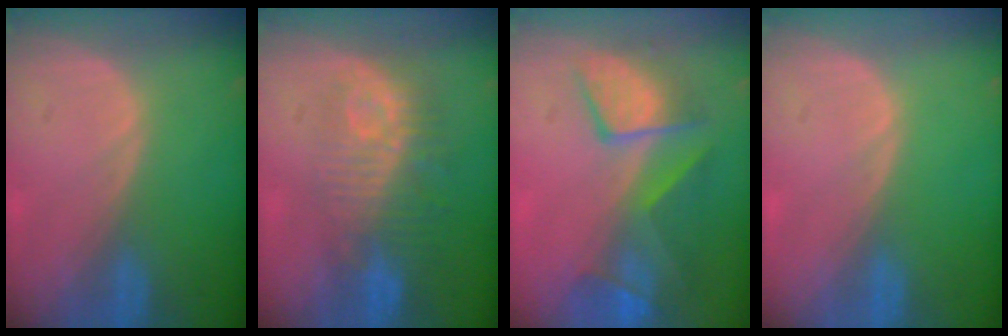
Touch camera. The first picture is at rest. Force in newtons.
{"total": 9.7, "press": 8.7, "slide": 4.2}
{"total": 9.7, "press": 8.4, "slide": 4.7}
{"total": 0.0}